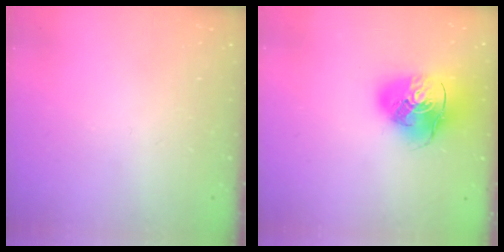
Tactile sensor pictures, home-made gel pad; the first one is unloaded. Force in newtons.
{"total": 16.2, "press": 16.0, "slide": 2.4}